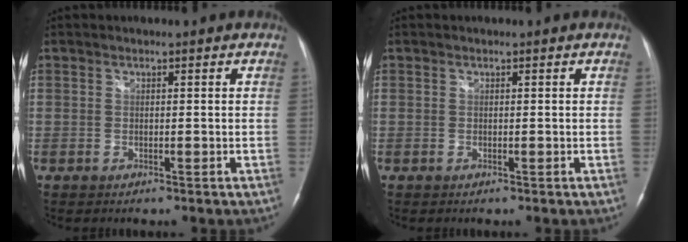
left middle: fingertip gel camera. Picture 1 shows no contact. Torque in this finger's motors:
{"motor_torque": [-0.01, 0.00, 0.01, 0.00]}